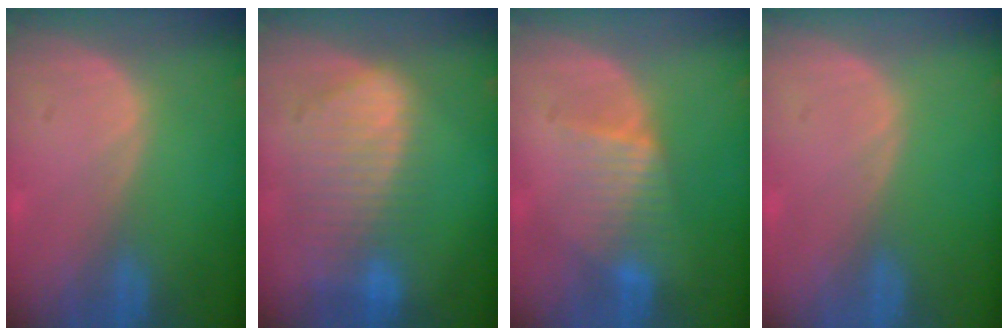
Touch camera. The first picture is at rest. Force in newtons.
{"total": 9.3, "press": 8.1, "slide": 4.5}
{"total": 5.0, "press": 4.9, "slide": 0.4}
{"total": 0.0}